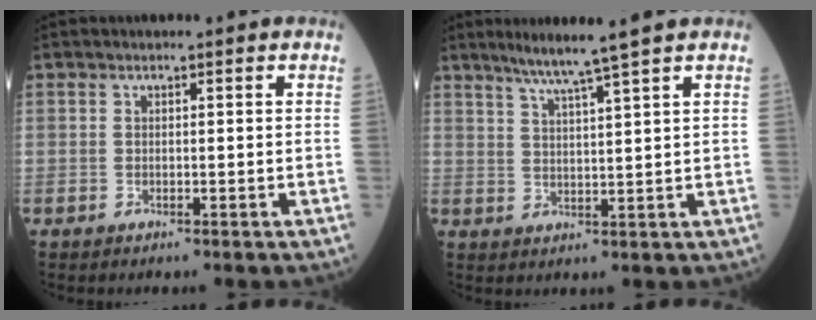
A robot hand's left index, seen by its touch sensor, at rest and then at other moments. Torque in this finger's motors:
{"motor_torque": [0.50, -0.50, 0.09, 0.08]}